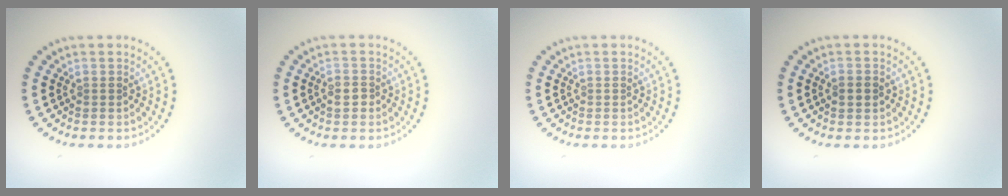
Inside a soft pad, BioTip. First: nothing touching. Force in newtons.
{"total": 1.3, "press": 1.2, "slide": 0.5}
{"total": 0.0}
{"total": 1.7, "press": 1.7, "slide": 0.0}